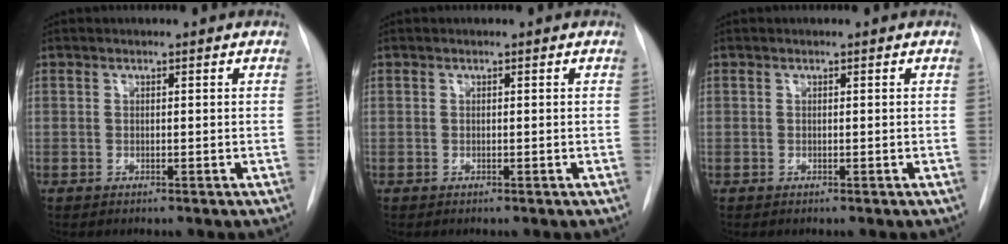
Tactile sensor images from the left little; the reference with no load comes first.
{"total": 0.0}
{"total": 0.0}